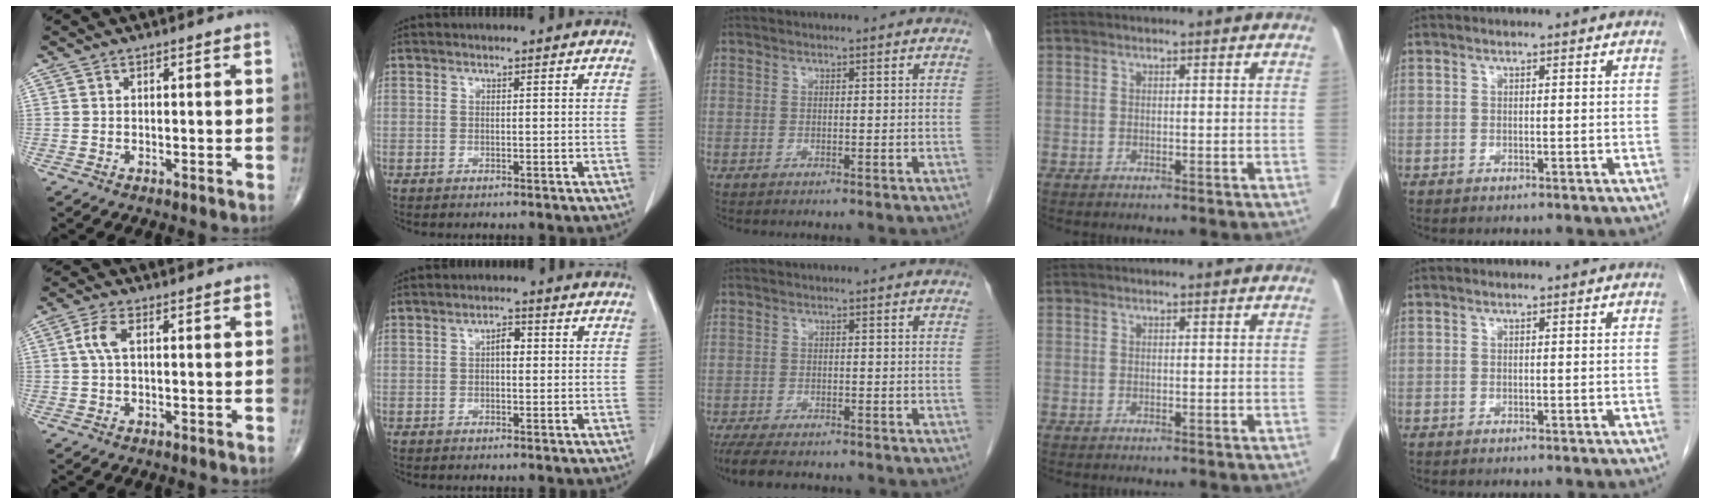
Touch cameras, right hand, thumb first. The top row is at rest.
{"thumb": {"total": 3.5, "force": [0.6, 1.4, 3.2], "torque": [-0.083, 0.009, 0.011]}, "index": {"total": 2.3, "force": [0.2, 1.1, 2.0], "torque": [-0.028, 0.008, 0.001]}, "middle": {"total": 6.9, "force": [-5.7, 1.8, 3.4], "torque": [-0.061, -0.017, -0.090]}}